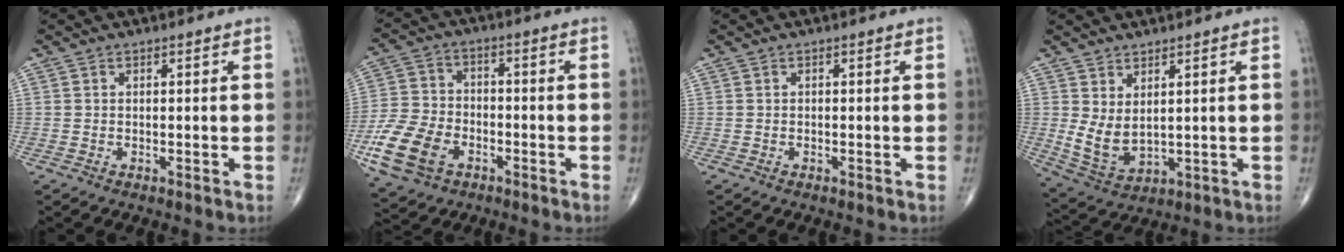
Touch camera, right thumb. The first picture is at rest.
{"total": 12.5, "force": [-5.1, 8.5, 7.5], "torque": [-0.147, 0.015, -0.098]}
{"total": 0.0}
{"total": 6.7, "force": [1.9, 3.6, 5.3], "torque": [-0.098, -0.024, 0.055]}